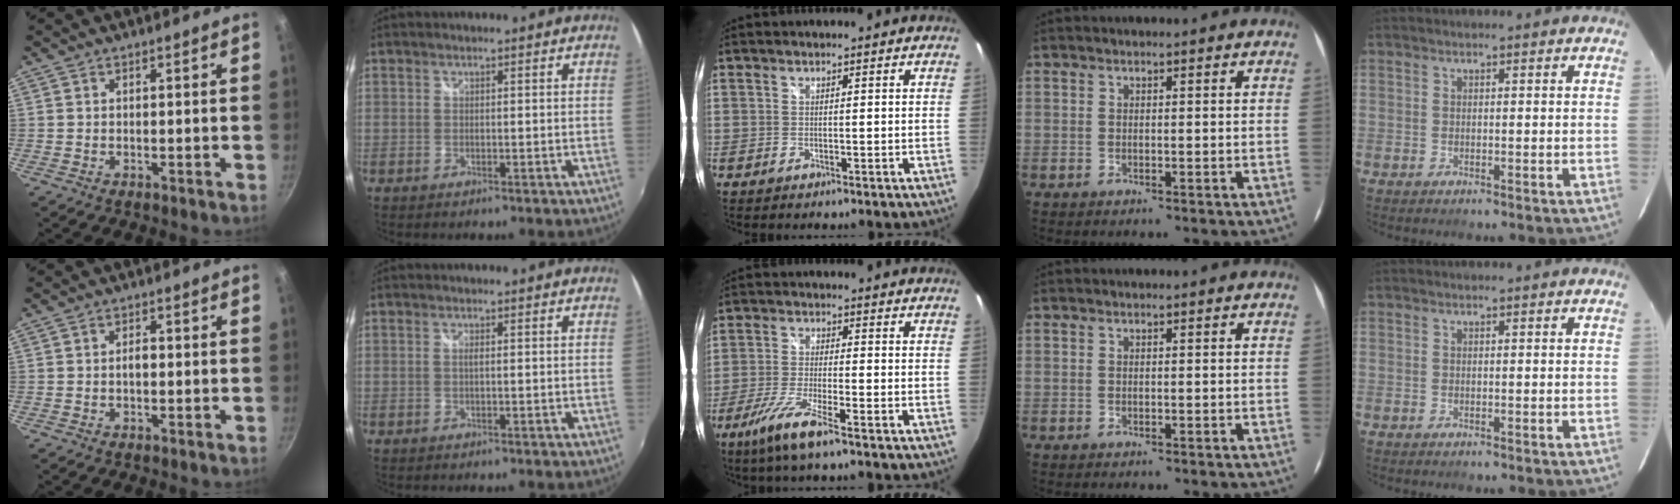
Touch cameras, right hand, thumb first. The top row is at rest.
{"thumb": {"total": 1.0, "force": [-0.1, 0.6, 0.8], "torque": [-0.011, 0.005, -0.001]}, "middle": {"total": 6.3, "force": [-4.1, 0.1, 4.8], "torque": [-0.109, -0.012, -0.078]}}